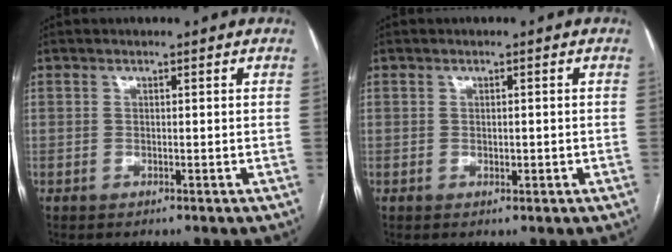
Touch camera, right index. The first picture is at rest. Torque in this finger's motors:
{"motor_torque": [-0.10, 0.01, -0.02, 0.00]}